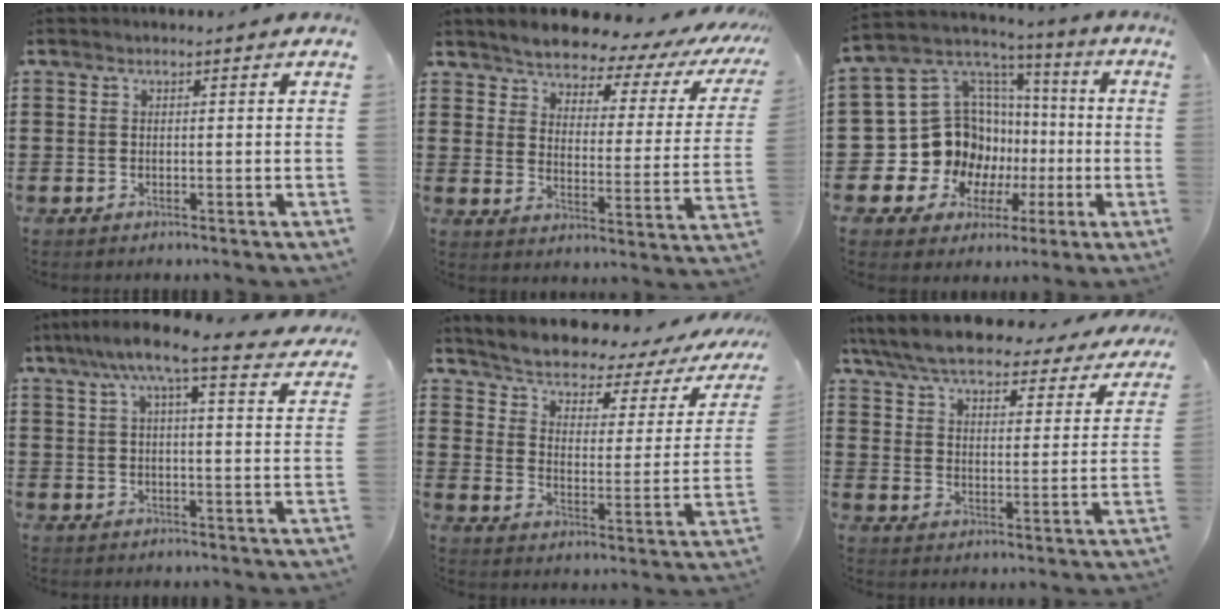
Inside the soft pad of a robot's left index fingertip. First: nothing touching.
{"total": 4.9, "force": [4.7, 0.8, 1.3], "torque": [-0.055, -0.037, 0.075]}
{"total": 14.6, "force": [-2.3, 13.3, 5.6], "torque": [-0.152, -0.025, -0.017]}
{"total": 8.0, "force": [6.3, 0.2, 4.9], "torque": [-0.109, -0.023, 0.105]}
{"total": 3.1, "force": [2.6, 0.7, 1.5], "torque": [-0.048, -0.031, 0.033]}
{"total": 7.3, "force": [6.7, 1.1, 2.6], "torque": [-0.080, -0.037, 0.118]}